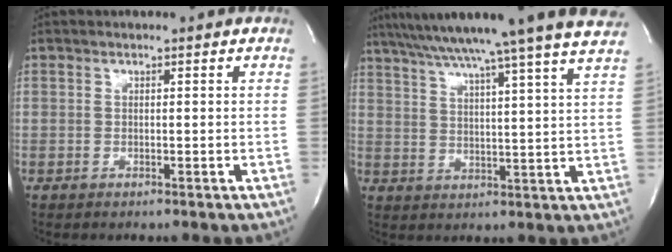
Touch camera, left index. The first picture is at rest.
{"total": 23.6, "force": [20.1, -1.8, 12.3], "torque": [-0.214, -0.018, 0.271]}